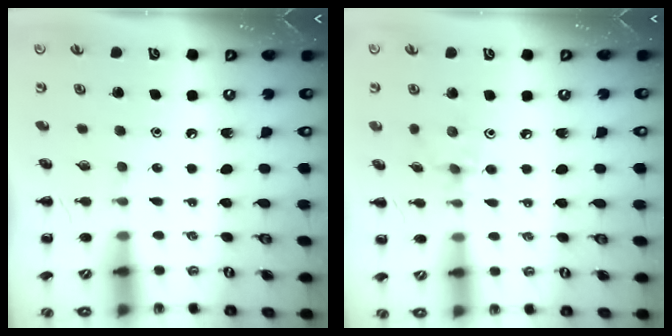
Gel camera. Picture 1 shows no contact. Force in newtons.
{"total": 2.4, "press": 2.4, "slide": 0.5}